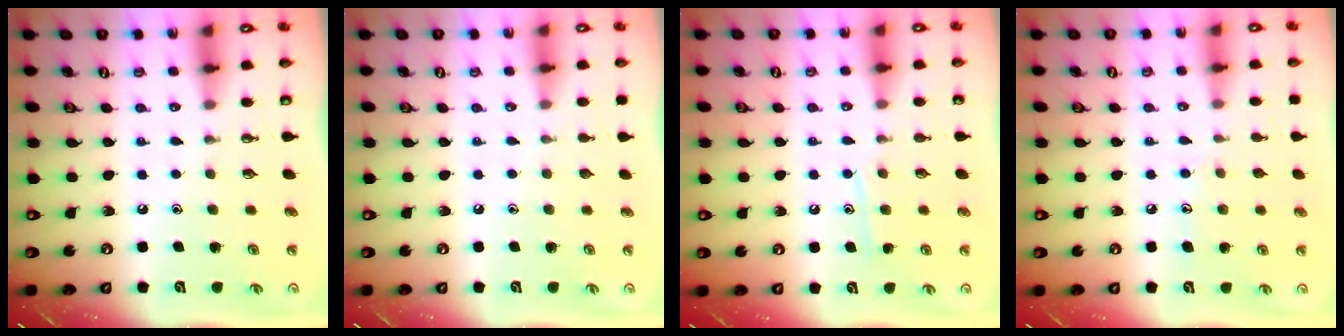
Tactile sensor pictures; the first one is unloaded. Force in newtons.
{"total": 0.0}
{"total": 7.9, "press": 7.9, "slide": 0.6}
{"total": 6.2, "press": 6.2, "slide": 0.4}